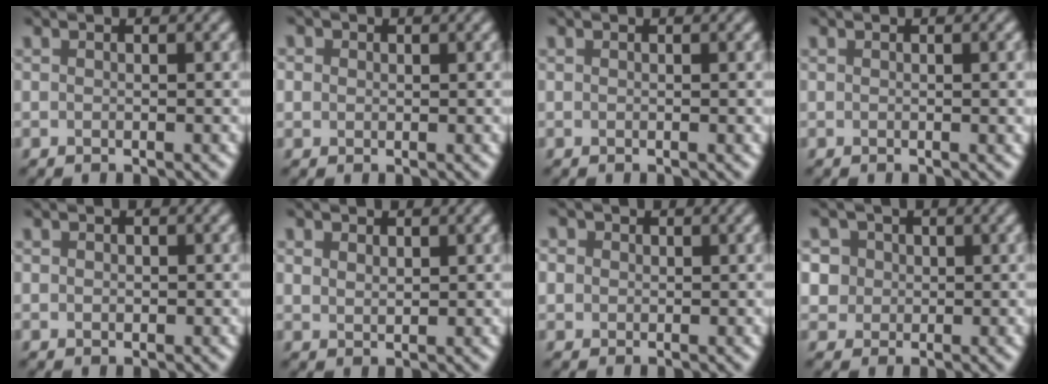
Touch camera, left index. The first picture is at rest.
{"total": 1.9, "force": [0.8, 1.6, 0.7], "torque": [-0.015, 0.010, 0.003]}
{"total": 0.0}
{"total": 1.3, "force": [0.0, 0.2, 1.2], "torque": [-0.014, 0.000, 0.000]}
{"total": 0.6, "force": [0.0, 0.6, 0.3], "torque": [-0.001, -0.002, -0.001]}
{"total": 1.4, "force": [0.9, 1.0, 0.6], "torque": [-0.013, -0.001, 0.017]}
{"total": 3.4, "force": [1.4, 2.8, 1.4], "torque": [-0.028, 0.017, 0.009]}
{"total": 5.5, "force": [2.0, 4.7, 2.1], "torque": [-0.035, 0.024, 0.015]}